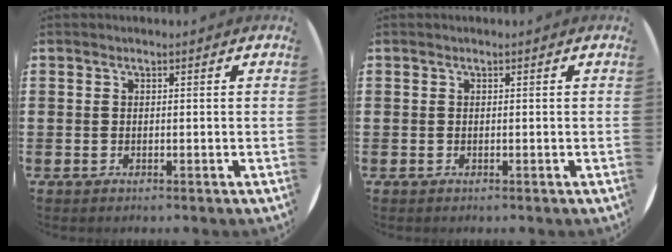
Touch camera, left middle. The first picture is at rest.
{"total": 0.0}